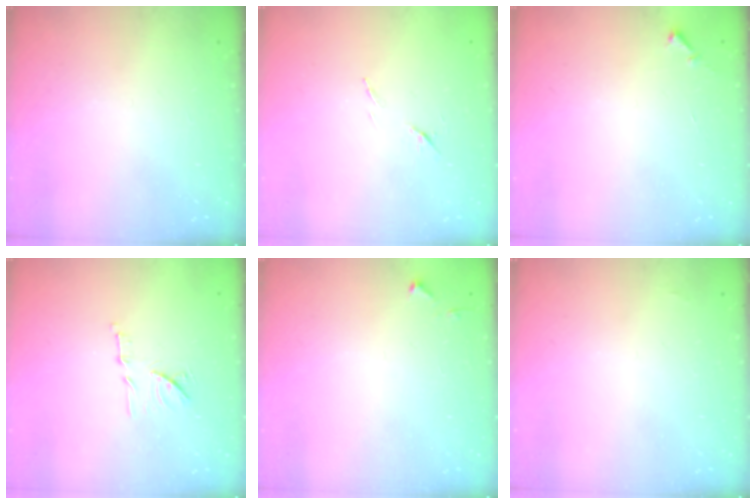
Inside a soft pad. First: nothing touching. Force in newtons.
{"total": 6.8, "press": 6.8, "slide": 0.8}
{"total": 4.4, "press": 4.4, "slide": 0.3}
{"total": 9.6, "press": 9.6, "slide": 0.3}
{"total": 3.7, "press": 3.7, "slide": 0.6}
{"total": 1.3, "press": 1.3, "slide": 0.2}